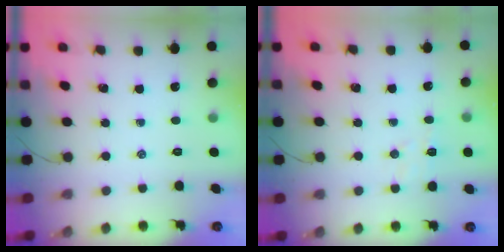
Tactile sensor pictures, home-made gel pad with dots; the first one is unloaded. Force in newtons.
{"total": 4.9, "press": 4.9, "slide": 0.7}